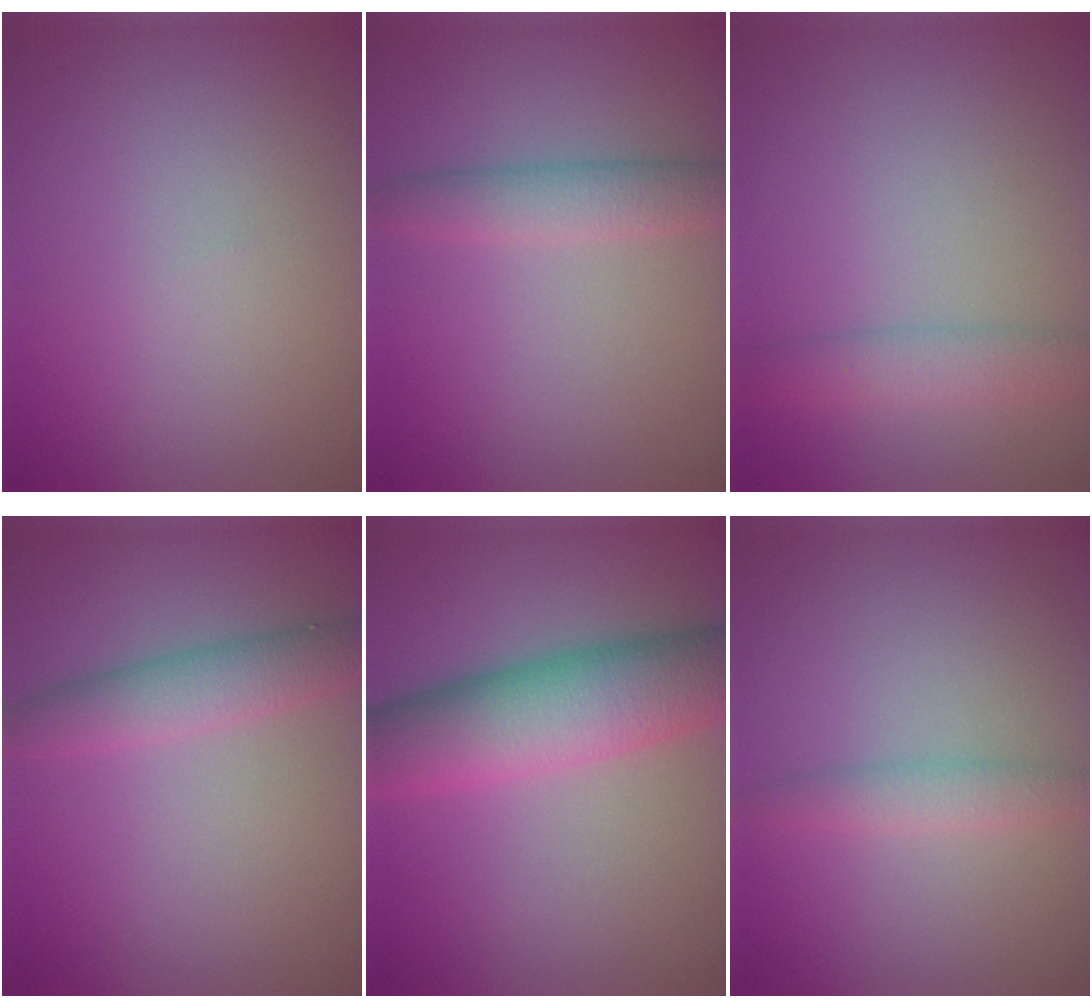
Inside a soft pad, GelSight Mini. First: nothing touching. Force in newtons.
{"total": 2.9, "press": 2.9, "slide": 0.0}
{"total": 3.0, "press": 3.0, "slide": 0.2}
{"total": 3.4, "press": 3.4, "slide": 0.1}
{"total": 8.3, "press": 8.3, "slide": 0.1}
{"total": 2.1, "press": 2.1, "slide": 0.0}